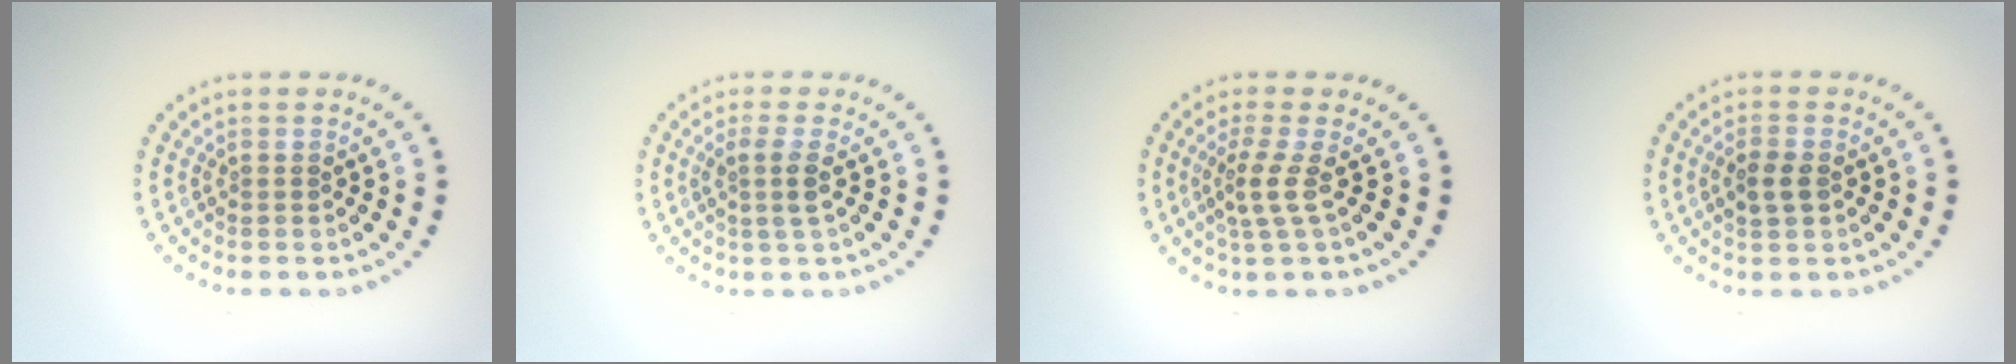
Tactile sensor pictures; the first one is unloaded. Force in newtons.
{"total": 1.8, "press": 1.5, "slide": 1.0}
{"total": 2.4, "press": 1.6, "slide": 1.8}
{"total": 2.1, "press": 2.1, "slide": 0.2}